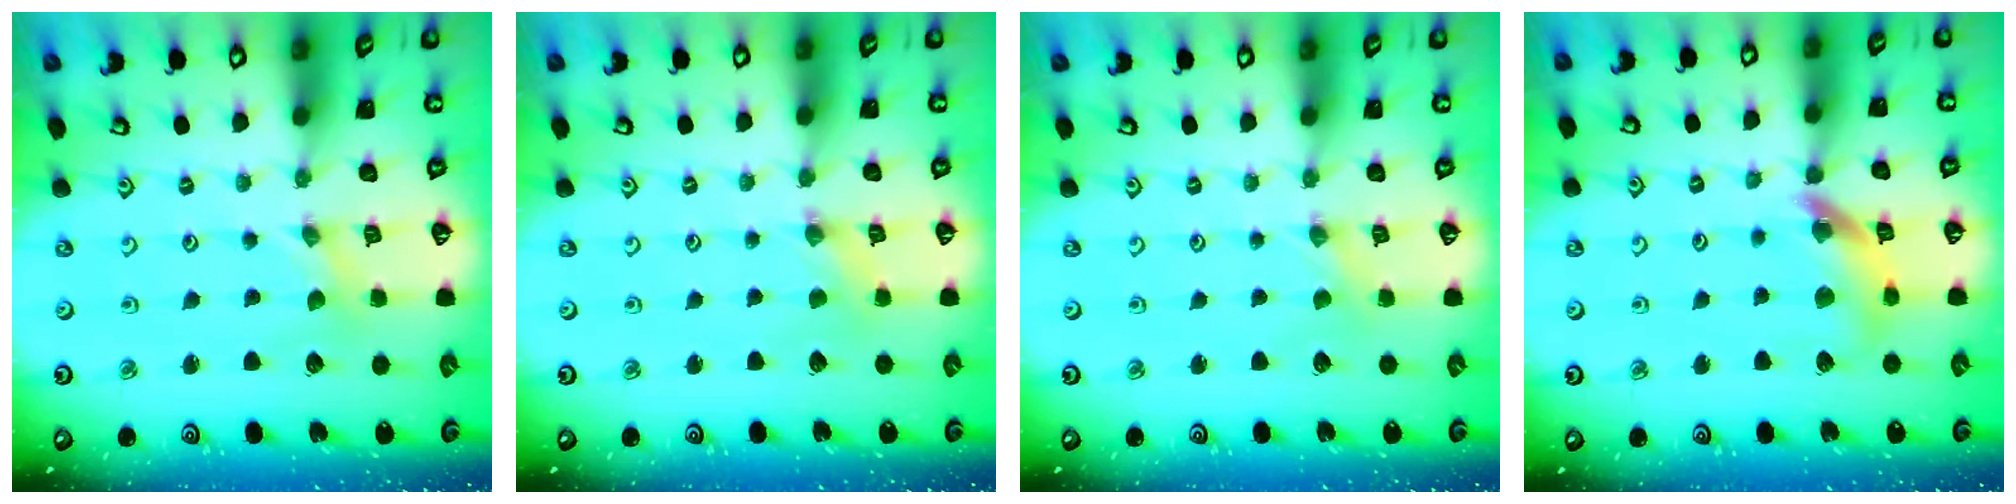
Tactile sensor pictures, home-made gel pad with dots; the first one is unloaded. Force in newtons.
{"total": 1.1, "press": 1.1, "slide": 0.2}
{"total": 0.0}
{"total": 12.7, "press": 12.6, "slide": 1.6}